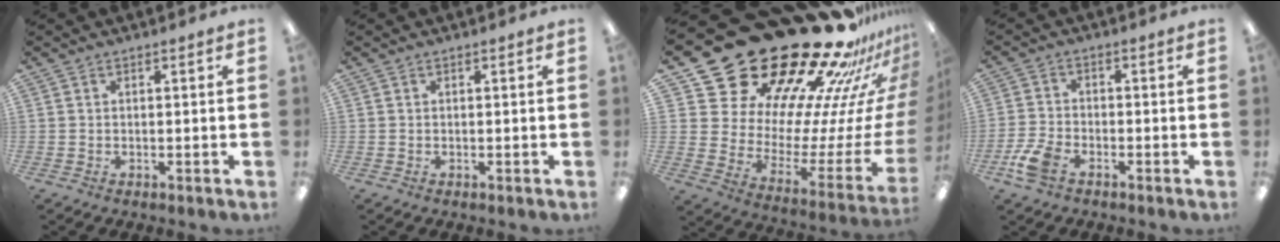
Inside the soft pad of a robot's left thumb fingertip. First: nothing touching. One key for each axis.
{"total": 0.0}
{"total": 34.8, "fx": 27.2, "fy": 15.0, "fz": 15.7, "tx": -0.171, "ty": -0.268, "tz": 0.529}
{"total": 6.3, "fx": -3.7, "fy": 3.4, "fz": 3.7, "tx": -0.085, "ty": 0.012, "tz": -0.071}